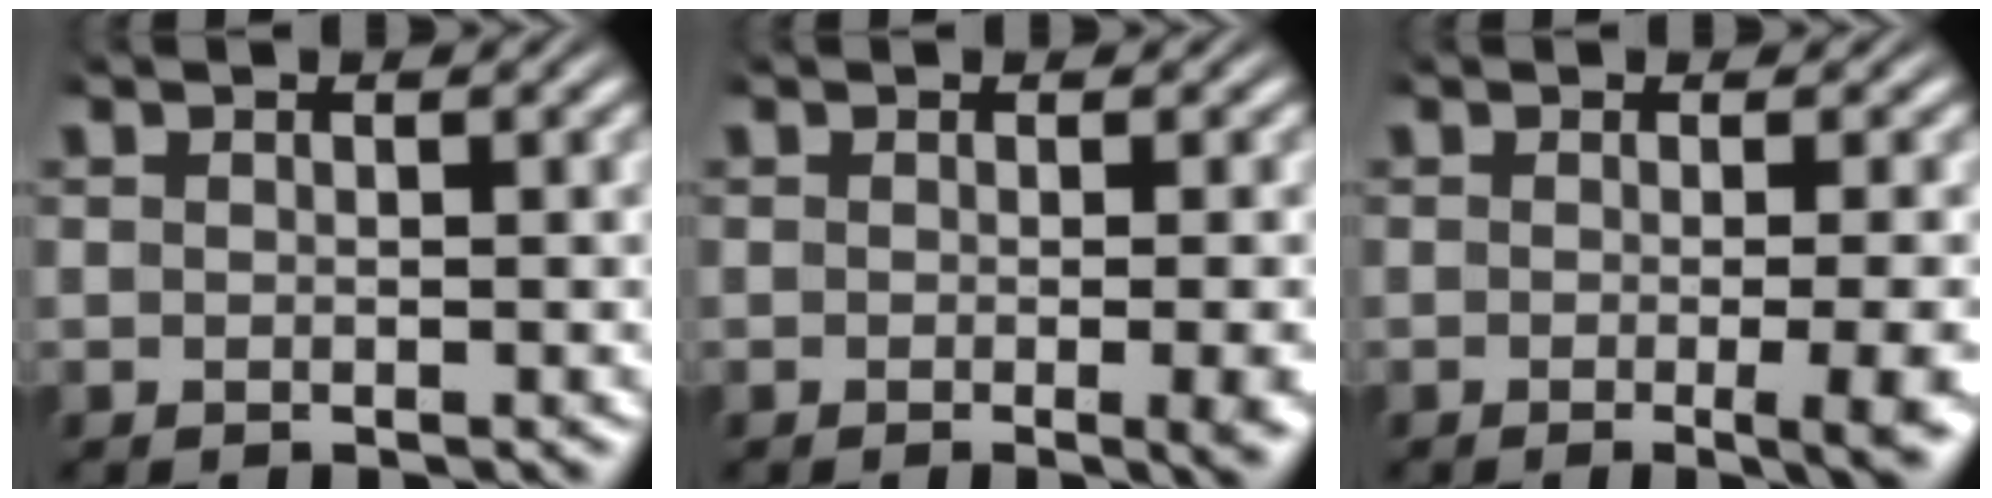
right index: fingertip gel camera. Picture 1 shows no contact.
{"total": 2.6, "force": [-0.7, 0.2, 2.5], "torque": [-0.026, -0.001, -0.012]}
{"total": 4.8, "force": [-1.6, 0.7, 4.5], "torque": [-0.037, 0.001, -0.029]}